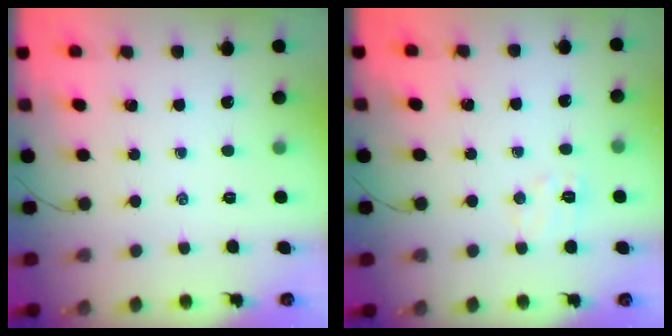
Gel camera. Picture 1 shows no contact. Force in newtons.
{"total": 6.0, "press": 5.9, "slide": 1.1}